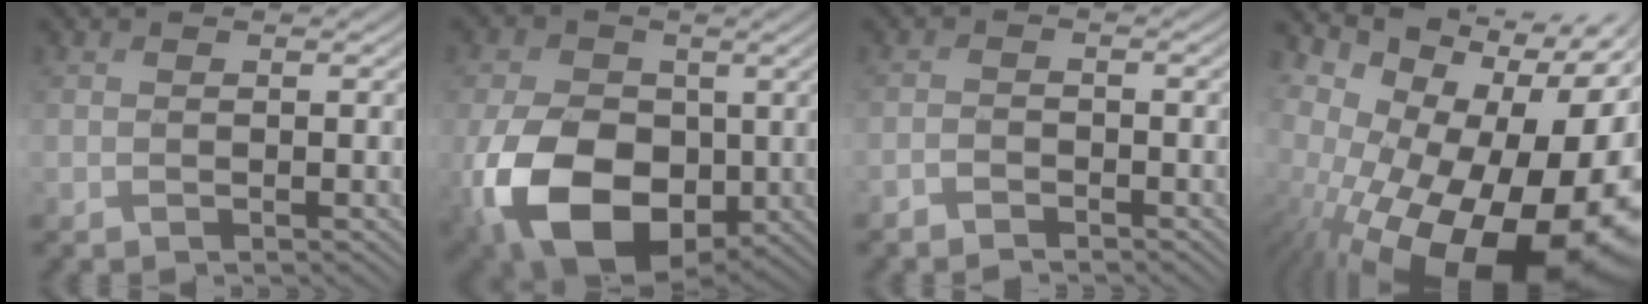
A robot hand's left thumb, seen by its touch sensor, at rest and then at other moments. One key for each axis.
{"total": 16.2, "fx": -3.5, "fy": 11.1, "fz": 11.3, "tx": -0.252, "ty": -0.035, "tz": -0.060}
{"total": 1.6, "fx": -1.4, "fy": 0.5, "fz": 0.5, "tx": -0.009, "ty": 0.001, "tz": -0.032}
{"total": 22.4, "fx": -6.6, "fy": 13.9, "fz": 16.3, "tx": -0.239, "ty": -0.026, "tz": -0.079}